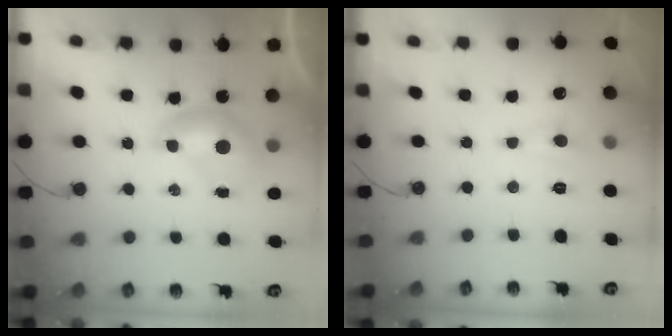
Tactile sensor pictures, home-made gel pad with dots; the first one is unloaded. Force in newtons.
{"total": 1.6, "press": 1.5, "slide": 0.6}